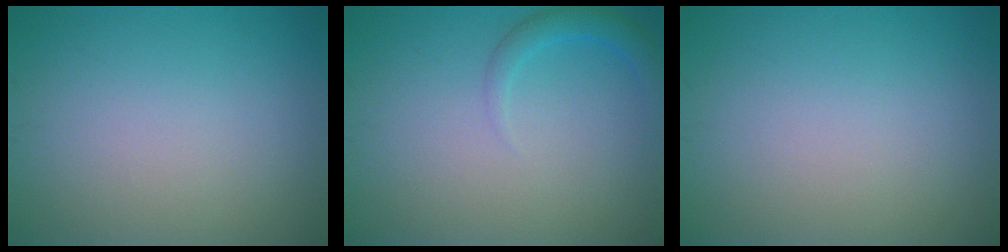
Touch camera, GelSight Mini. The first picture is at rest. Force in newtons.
{"total": 1.8, "press": 1.8, "slide": 0.2}
{"total": 0.0}